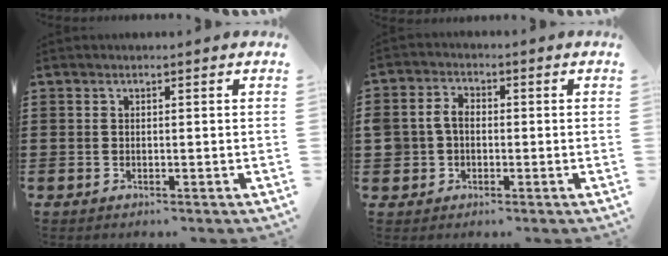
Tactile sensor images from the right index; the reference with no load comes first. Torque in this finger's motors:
{"motor_torque": [0.61, 0.38, 0.12, 0.09]}